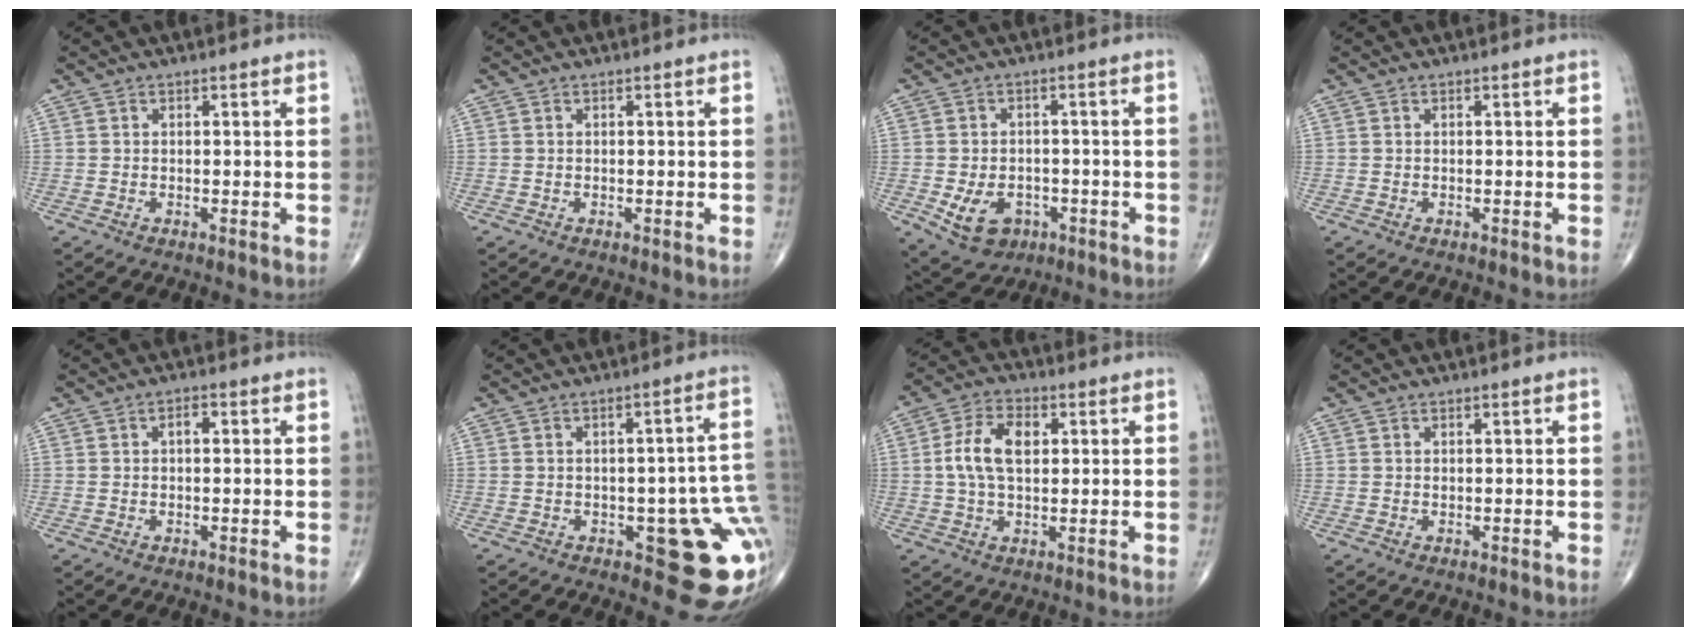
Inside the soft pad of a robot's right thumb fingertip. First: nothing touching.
{"total": 0.0}
{"total": 8.2, "force": [-2.8, 6.0, 4.8], "torque": [-0.068, 0.013, -0.032]}
{"total": 0.0}
{"total": 1.9, "force": [0.3, 1.0, 1.6], "torque": [-0.020, 0.005, 0.001]}
{"total": 14.5, "force": [-3.3, 5.6, 12.9], "torque": [-0.113, 0.017, -0.026]}
{"total": 9.0, "force": [1.3, 5.2, 7.2], "torque": [-0.136, 0.012, 0.023]}
{"total": 0.0}